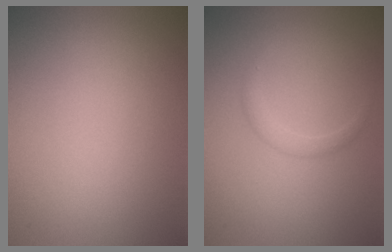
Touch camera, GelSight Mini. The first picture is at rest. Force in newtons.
{"total": 1.1, "press": 1.1, "slide": 0.1}